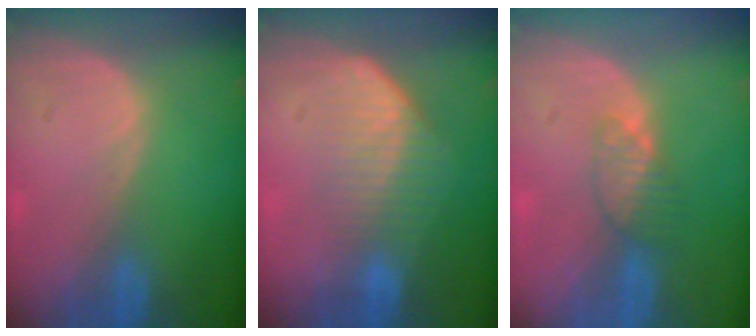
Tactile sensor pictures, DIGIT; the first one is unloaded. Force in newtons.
{"total": 7.5, "press": 6.2, "slide": 4.1}
{"total": 3.5, "press": 3.2, "slide": 1.4}